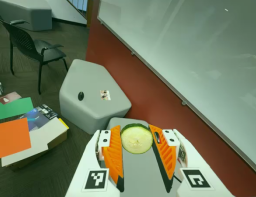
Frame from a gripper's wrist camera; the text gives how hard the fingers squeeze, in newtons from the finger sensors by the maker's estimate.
{"total": 9.4, "left": 9.6, "right": 9.2}